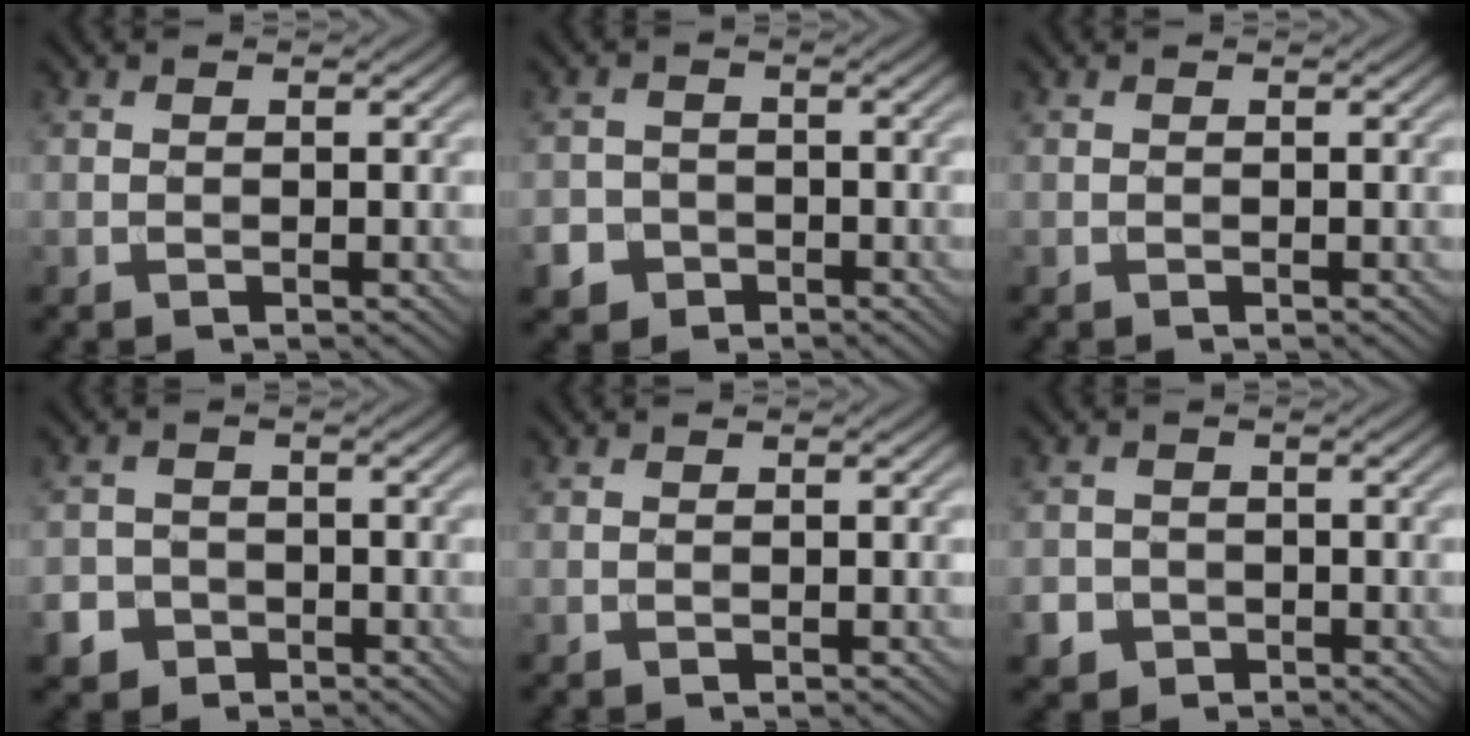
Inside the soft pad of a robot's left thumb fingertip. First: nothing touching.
{"total": 4.1, "force": [-2.4, 3.3, 0.8], "torque": [-0.005, -0.006, -0.051]}
{"total": 0.0}
{"total": 4.7, "force": [-2.7, 3.7, 1.0], "torque": [-0.006, -0.007, -0.059]}
{"total": 0.0}
{"total": 3.6, "force": [-1.9, 2.9, 0.8], "torque": [-0.016, -0.007, -0.041]}